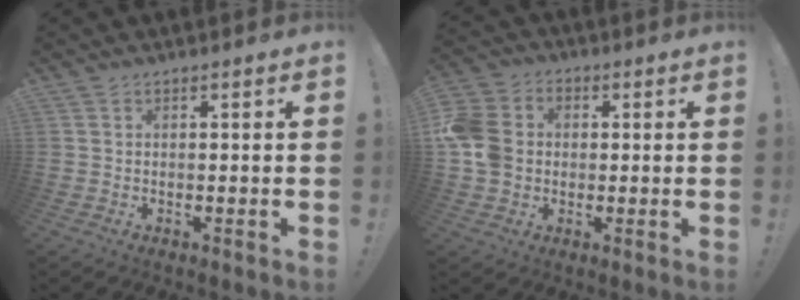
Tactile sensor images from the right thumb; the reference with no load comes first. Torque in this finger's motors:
{"motor_torque": [0.42, 0.40, 0.20, 0.20, 0.11]}